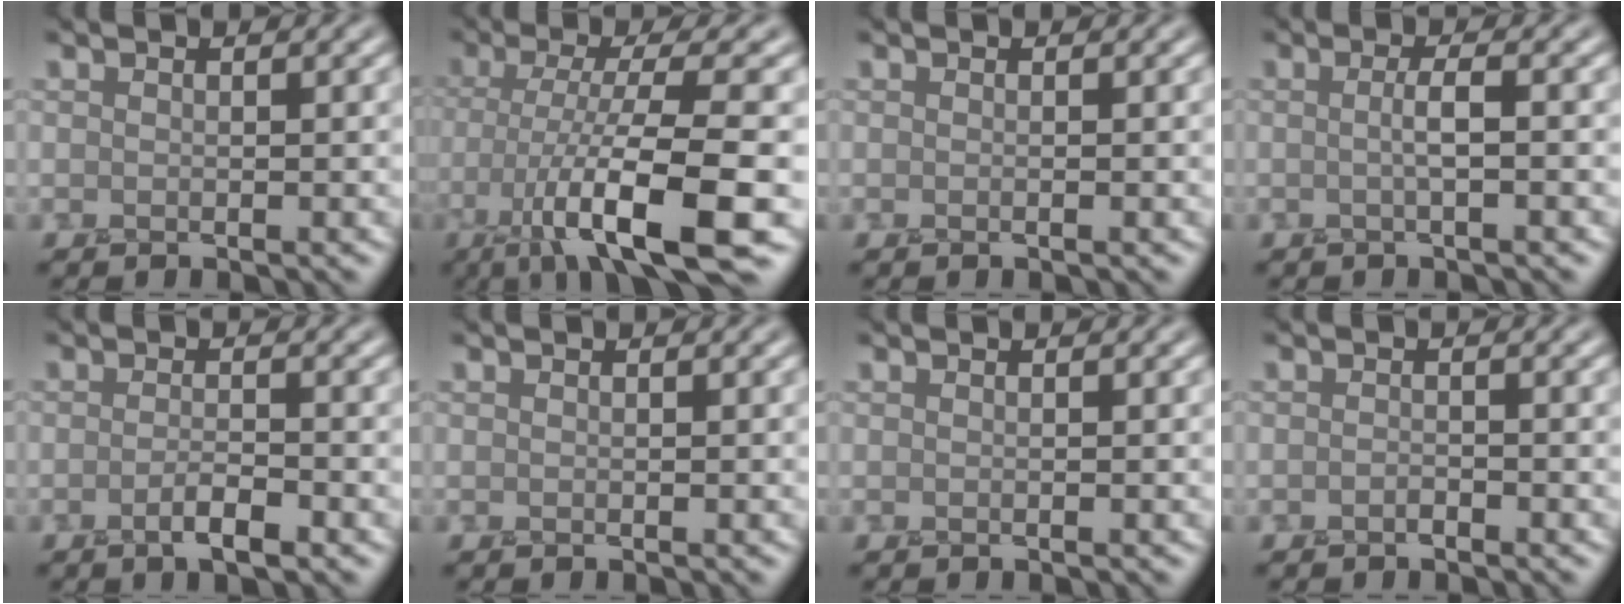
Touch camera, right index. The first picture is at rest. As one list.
[{"total": 10.2, "force": [-4.3, 1.9, 9.0], "torque": [-0.153, -0.006, -0.075]}, {"total": 0.6, "force": [-0.1, 0.2, 0.6], "torque": [-0.007, -0.002, -0.004]}, {"total": 1.9, "force": [-0.1, 0.4, 1.8], "torque": [-0.031, 0.001, -0.005]}, {"total": 2.4, "force": [-1.2, 0.5, 2.0], "torque": [-0.035, 0.000, -0.023]}, {"total": 0.0}, {"total": 0.0}, {"total": 0.7, "force": [-0.5, 0.3, 0.4], "torque": [-0.007, 0.000, -0.010]}]